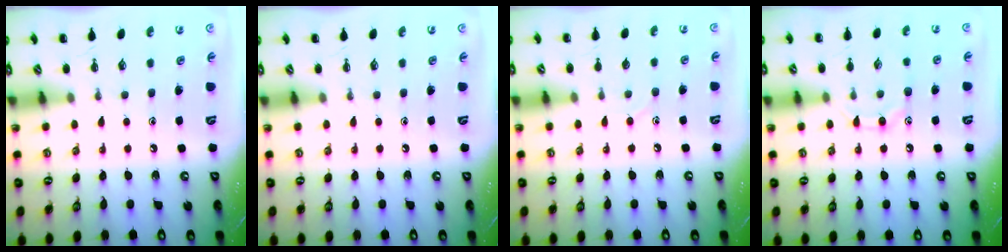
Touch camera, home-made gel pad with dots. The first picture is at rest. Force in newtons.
{"total": 0.0}
{"total": 2.0, "press": 2.0, "slide": 0.6}
{"total": 7.5, "press": 7.4, "slide": 1.3}